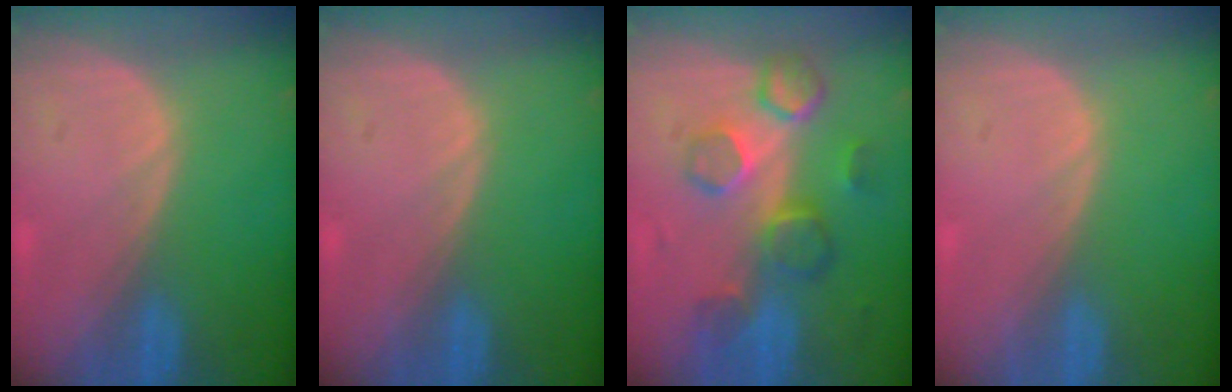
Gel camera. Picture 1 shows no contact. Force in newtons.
{"total": 0.0}
{"total": 8.5, "press": 7.8, "slide": 3.5}
{"total": 0.0}